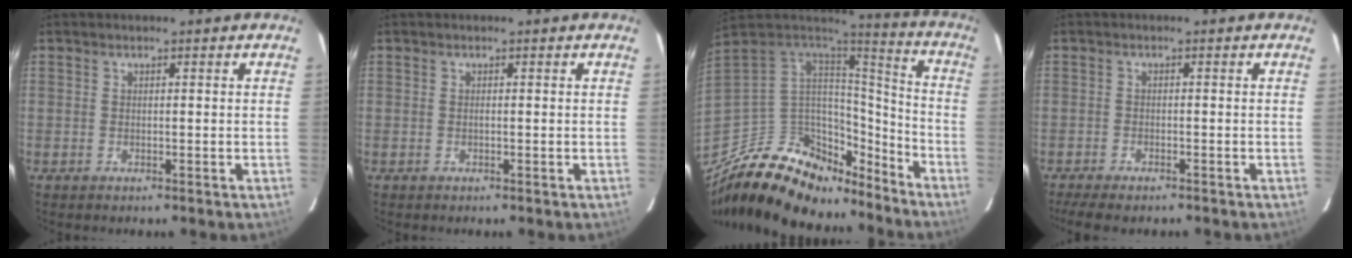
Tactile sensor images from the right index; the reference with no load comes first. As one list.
[{"total": 0.0}, {"total": 25.5, "force": [-18.2, 12.5, 12.8], "torque": [-0.259, 0.015, -0.279]}, {"total": 6.6, "force": [-5.4, 1.7, 3.3], "torque": [-0.085, -0.024, -0.093]}]